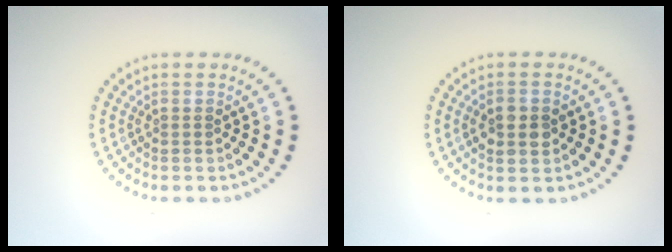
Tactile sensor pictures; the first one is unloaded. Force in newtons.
{"total": 2.9, "press": 2.9, "slide": 0.1}